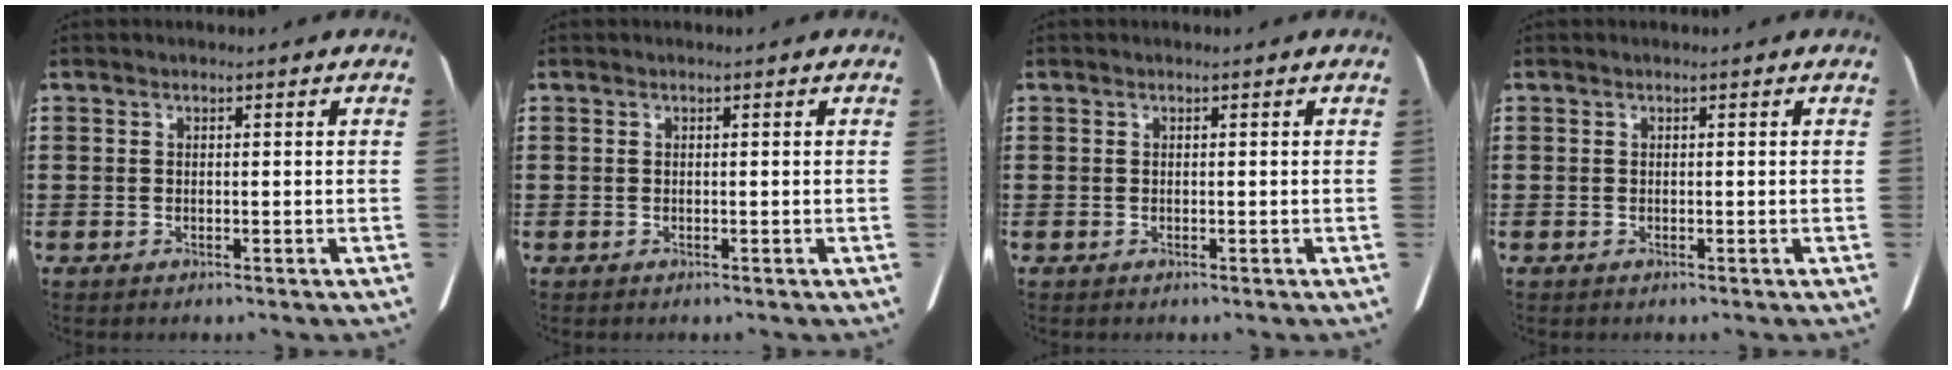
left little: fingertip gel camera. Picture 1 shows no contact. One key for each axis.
{"total": 0.0}
{"total": 0.0}
{"total": 0.0}